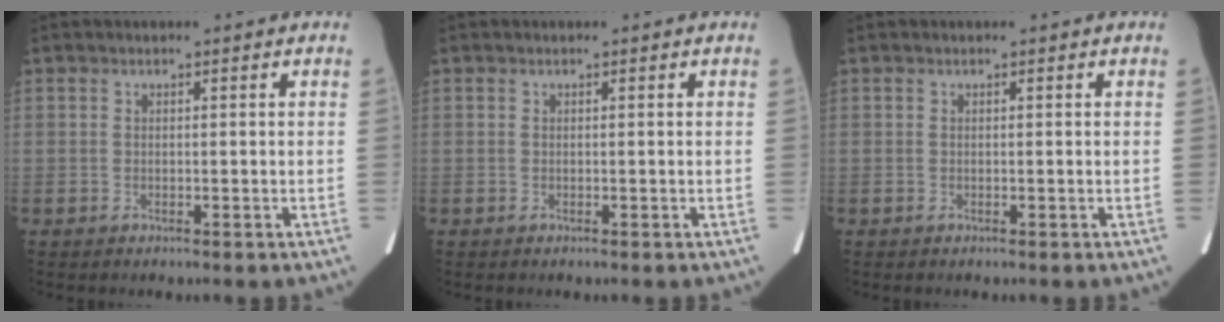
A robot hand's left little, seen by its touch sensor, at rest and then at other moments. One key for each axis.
{"total": 0.0}
{"total": 0.0}